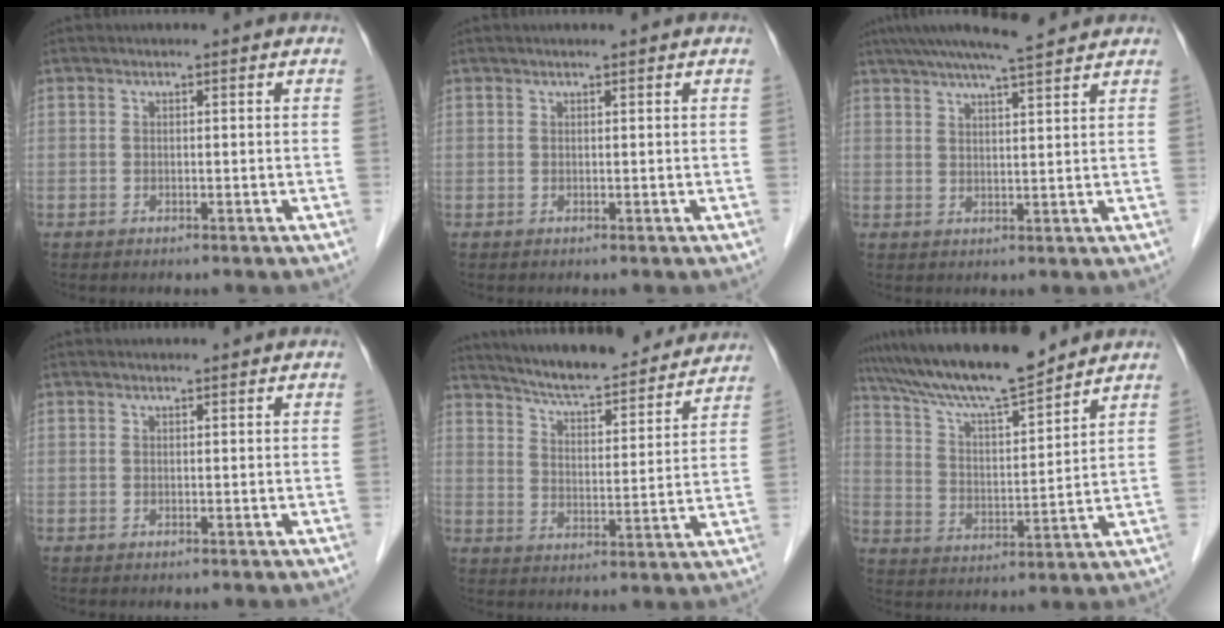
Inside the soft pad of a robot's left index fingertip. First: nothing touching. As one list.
[{"total": 0.6, "force": [0.5, 0.0, 0.4], "torque": [-0.006, 0.003, 0.009]}, {"total": 10.2, "force": [8.9, 0.2, 5.1], "torque": [-0.085, 0.026, 0.127]}, {"total": 1.0, "force": [0.9, 0.0, 0.2], "torque": [-0.006, 0.009, 0.015]}, {"total": 19.7, "force": [18.2, 3.0, 6.8], "torque": [-0.098, -0.003, 0.250]}, {"total": 13.4, "force": [12.0, 0.4, 5.9], "torque": [-0.110, 0.006, 0.212]}]